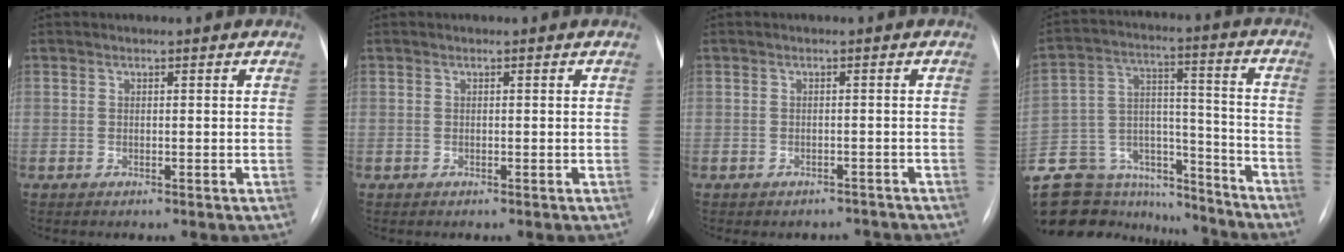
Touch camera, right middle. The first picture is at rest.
{"total": 0.0}
{"total": 3.5, "force": [-3.0, 1.8, -0.2], "torque": [0.005, 0.015, -0.039]}
{"total": 24.6, "force": [-20.8, 10.9, 7.2], "torque": [-0.181, 0.038, -0.319]}